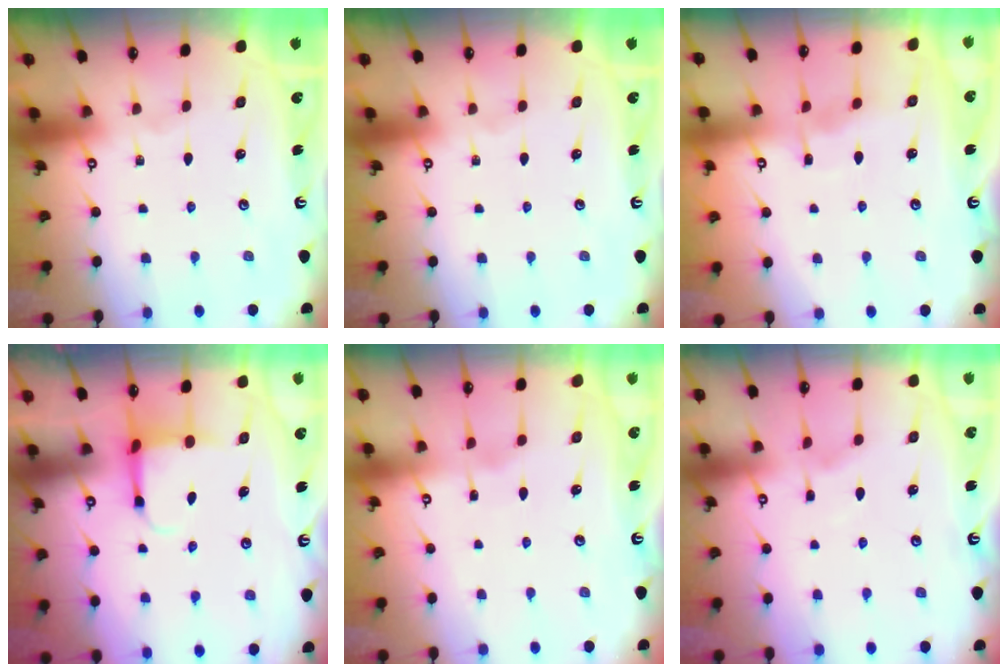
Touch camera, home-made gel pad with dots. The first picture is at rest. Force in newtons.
{"total": 0.0}
{"total": 3.9, "press": 3.9, "slide": 0.4}
{"total": 3.8, "press": 3.6, "slide": 1.3}
{"total": 2.5, "press": 2.5, "slide": 0.2}
{"total": 2.8, "press": 2.8, "slide": 0.5}